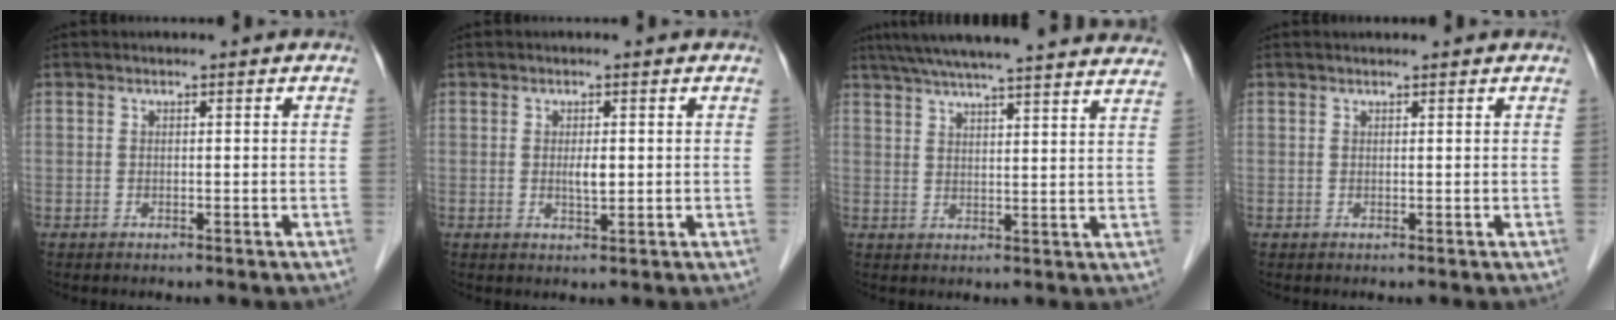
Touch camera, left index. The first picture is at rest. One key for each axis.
{"total": 1.9, "fx": 0.2, "fy": 0.5, "fz": 1.8, "tx": -0.033, "ty": -0.002, "tz": 0.004}
{"total": 27.9, "fx": 25.1, "fy": 1.3, "fz": 12.0, "tx": -0.194, "ty": -0.004, "tz": 0.316}
{"total": 1.9, "fx": 1.8, "fy": 0.1, "fz": 0.6, "tx": -0.009, "ty": 0.017, "tz": 0.023}